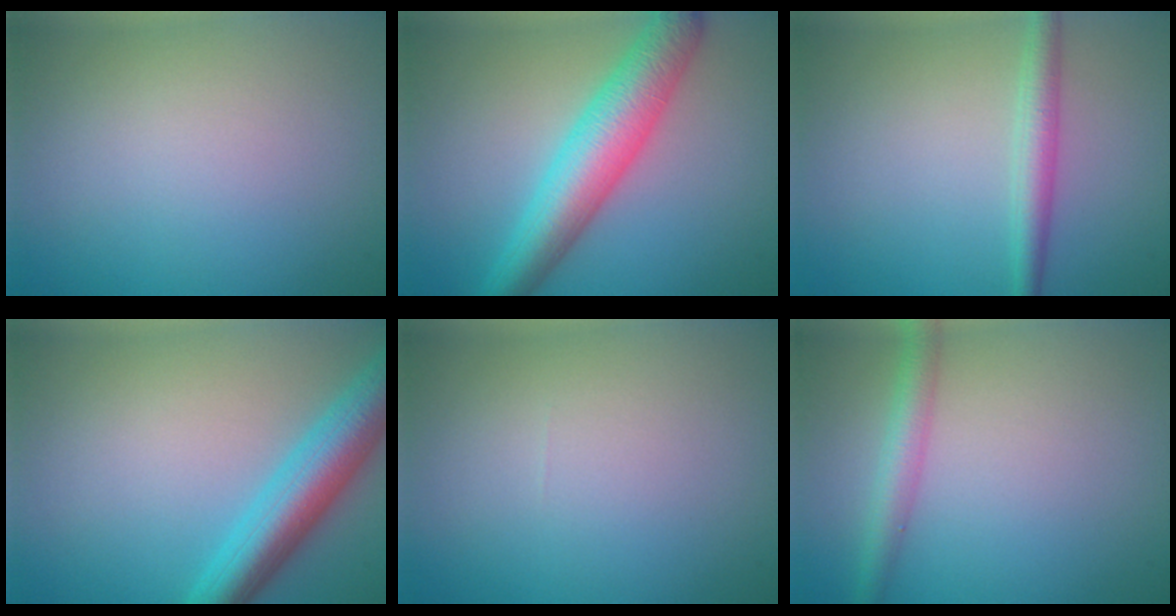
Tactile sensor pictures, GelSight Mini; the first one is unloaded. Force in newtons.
{"total": 6.7, "press": 6.7, "slide": 0.2}
{"total": 2.5, "press": 2.5, "slide": 0.0}
{"total": 6.1, "press": 6.1, "slide": 0.3}
{"total": 0.0}
{"total": 3.0, "press": 3.0, "slide": 0.1}